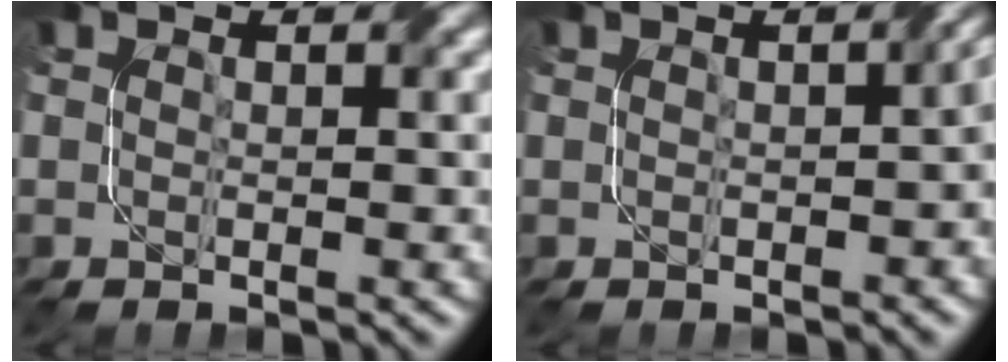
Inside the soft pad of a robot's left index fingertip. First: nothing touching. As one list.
[{"total": 2.3, "force": [-0.3, 0.8, 2.1], "torque": [-0.024, 0.004, -0.003]}]